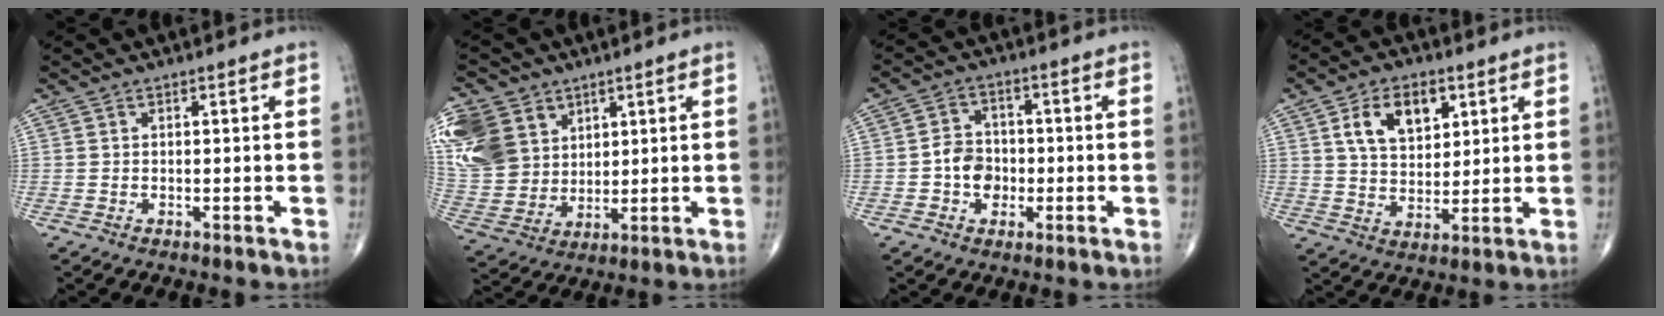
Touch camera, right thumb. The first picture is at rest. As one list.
[{"total": 19.4, "force": [7.8, 15.1, 9.3], "torque": [-0.215, 0.000, 0.169]}, {"total": 8.4, "force": [-1.5, 7.0, 4.4], "torque": [-0.037, 0.022, -0.033]}, {"total": 10.7, "force": [4.3, 6.6, 7.2], "torque": [-0.094, -0.013, 0.080]}]